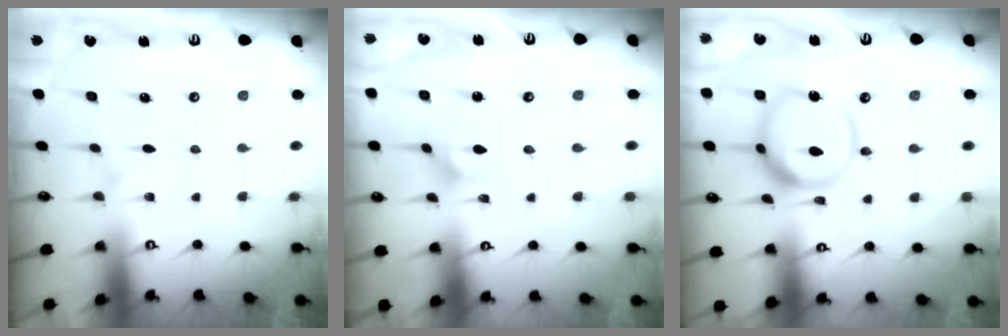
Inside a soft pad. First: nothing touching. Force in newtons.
{"total": 1.7, "press": 1.7, "slide": 0.0}
{"total": 14.1, "press": 14.1, "slide": 1.3}